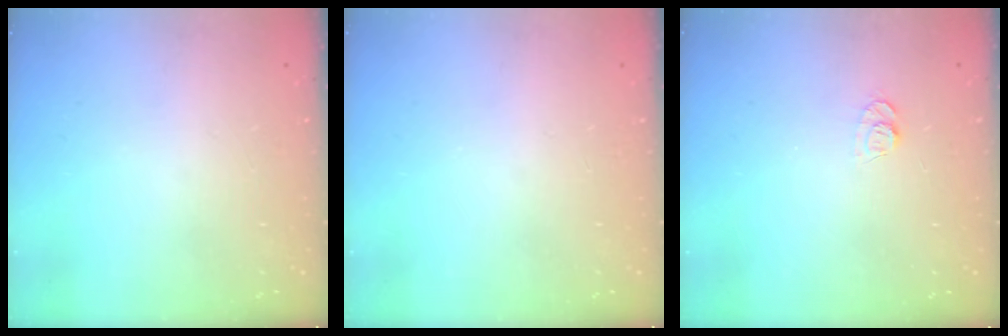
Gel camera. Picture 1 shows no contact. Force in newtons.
{"total": 0.0}
{"total": 6.4, "press": 6.4, "slide": 0.6}